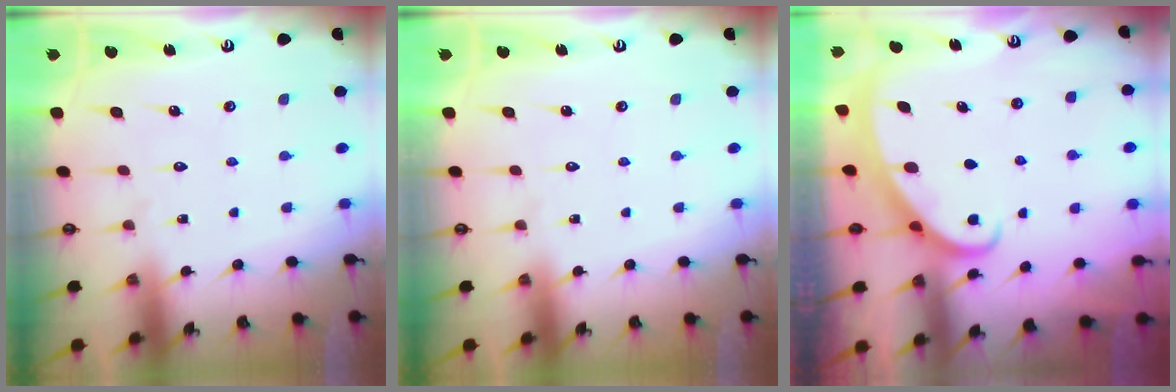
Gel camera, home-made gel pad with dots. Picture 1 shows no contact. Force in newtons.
{"total": 0.0}
{"total": 2.2, "press": 2.2, "slide": 0.3}